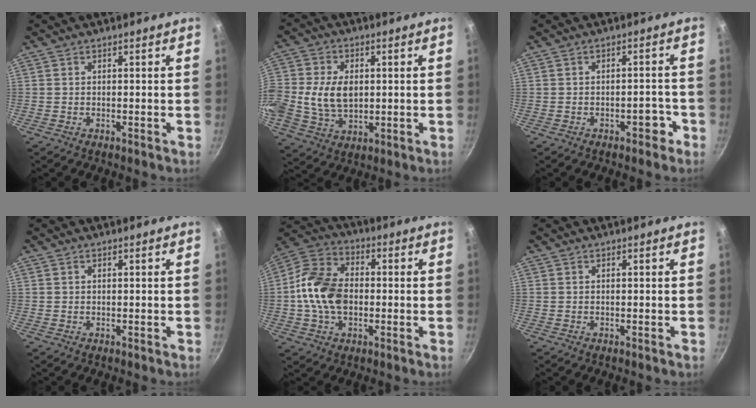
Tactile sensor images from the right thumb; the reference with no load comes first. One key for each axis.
{"total": 11.2, "fx": 0.3, "fy": 8.1, "fz": 7.7, "tx": -0.142, "ty": 0.002, "tz": 0.003}
{"total": 3.2, "fx": -1.8, "fy": 1.7, "fz": 2.0, "tx": -0.005, "ty": 0.025, "tz": -0.019}
{"total": 0.0}
{"total": 13.8, "fx": -1.0, "fy": 9.7, "fz": 9.9, "tx": -0.169, "ty": 0.027, "tz": -0.036}
{"total": 0.0}